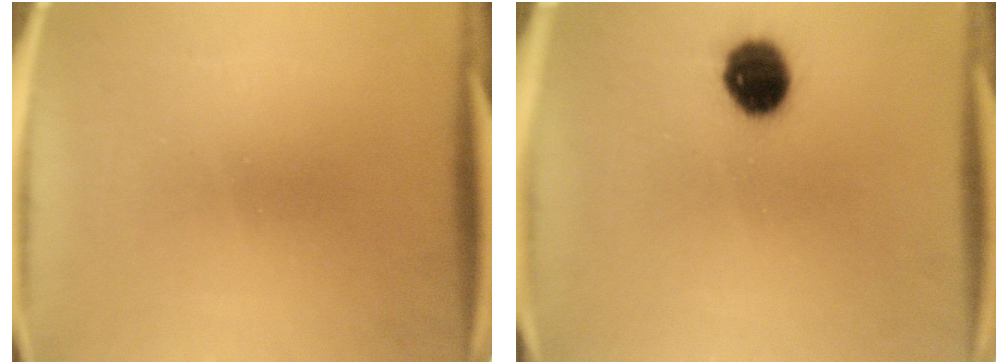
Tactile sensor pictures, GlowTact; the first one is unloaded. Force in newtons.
{"total": 9.4}